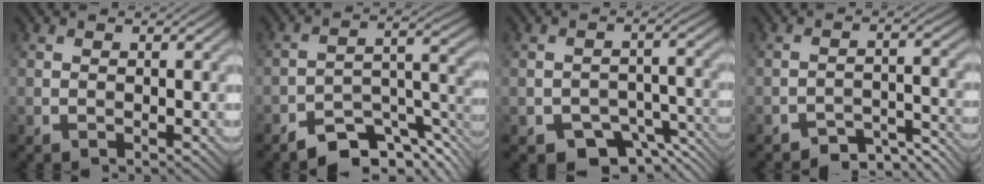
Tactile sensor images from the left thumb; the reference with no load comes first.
{"total": 8.4, "force": [-6.3, 2.9, 4.7], "torque": [-0.064, -0.001, -0.119]}
{"total": 7.0, "force": [-4.6, 3.9, 3.7], "torque": [-0.048, -0.009, -0.076]}
{"total": 5.3, "force": [-4.7, 1.4, 2.1], "torque": [-0.028, 0.004, -0.072]}